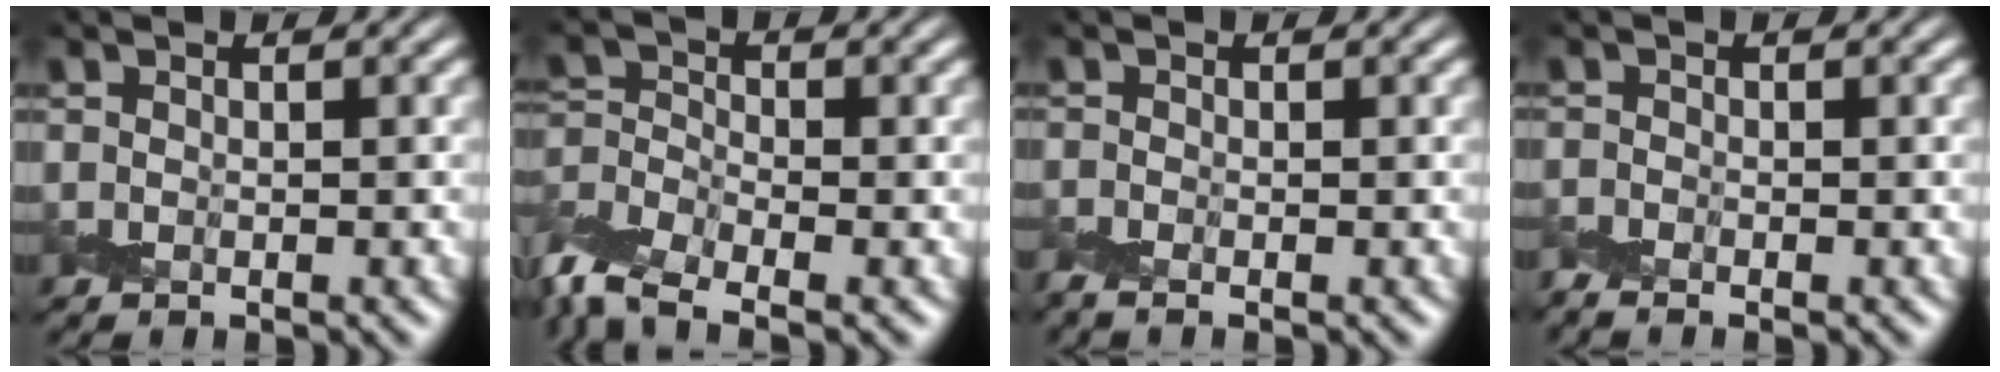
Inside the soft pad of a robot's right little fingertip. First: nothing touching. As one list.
[{"total": 5.4, "force": [-3.8, 2.0, 3.3], "torque": [-0.066, -0.005, -0.092]}, {"total": 1.3, "force": [-0.7, 0.5, 0.9], "torque": [-0.032, -0.001, -0.023]}, {"total": 1.1, "force": [-0.9, 0.4, 0.5], "torque": [-0.023, -0.003, -0.026]}]